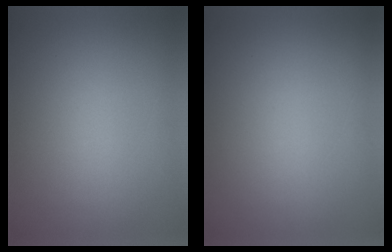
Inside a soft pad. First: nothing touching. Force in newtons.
{"total": 0.0}